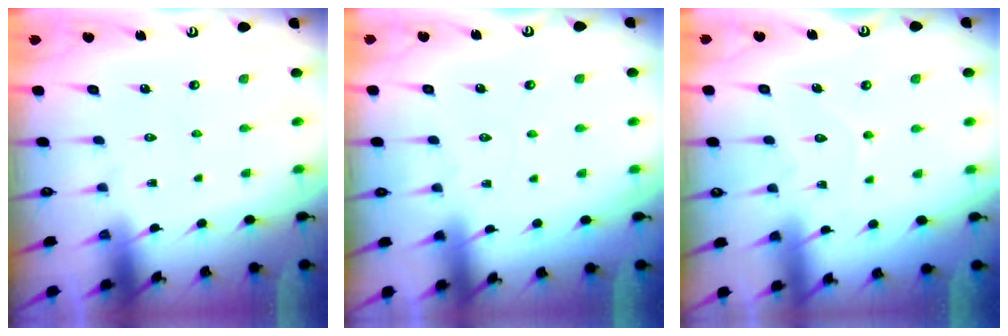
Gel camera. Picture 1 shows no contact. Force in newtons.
{"total": 2.1, "press": 2.1, "slide": 0.2}
{"total": 5.3, "press": 5.3, "slide": 0.3}